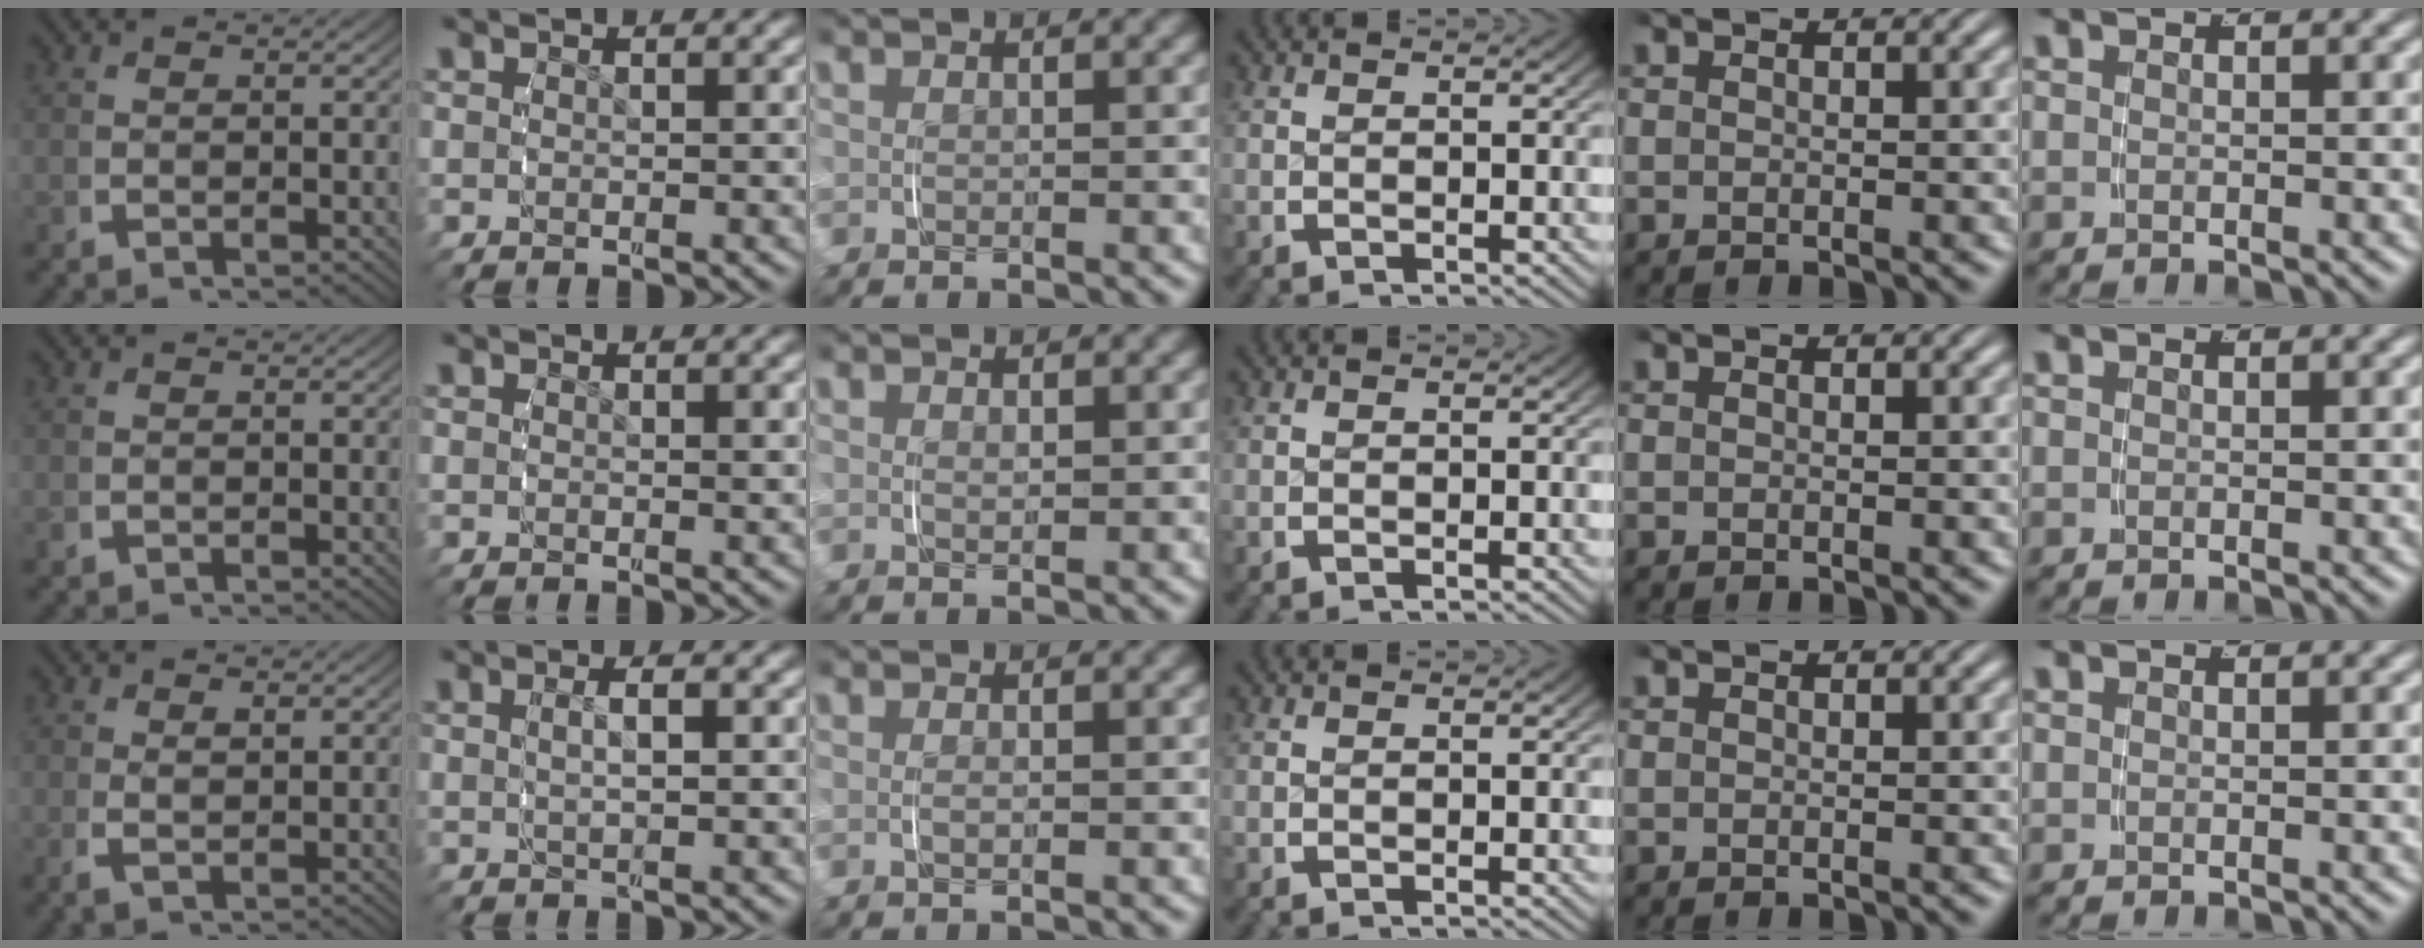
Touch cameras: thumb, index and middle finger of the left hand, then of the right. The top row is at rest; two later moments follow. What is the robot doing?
{"motion": "grasp_and_lifting", "object": "pen bag"}